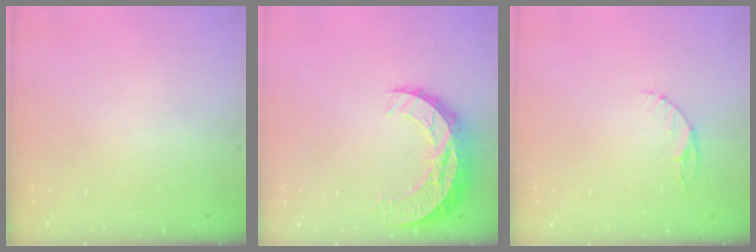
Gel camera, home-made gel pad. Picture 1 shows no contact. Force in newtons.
{"total": 10.9, "press": 10.9, "slide": 0.7}
{"total": 4.7, "press": 4.7, "slide": 0.6}